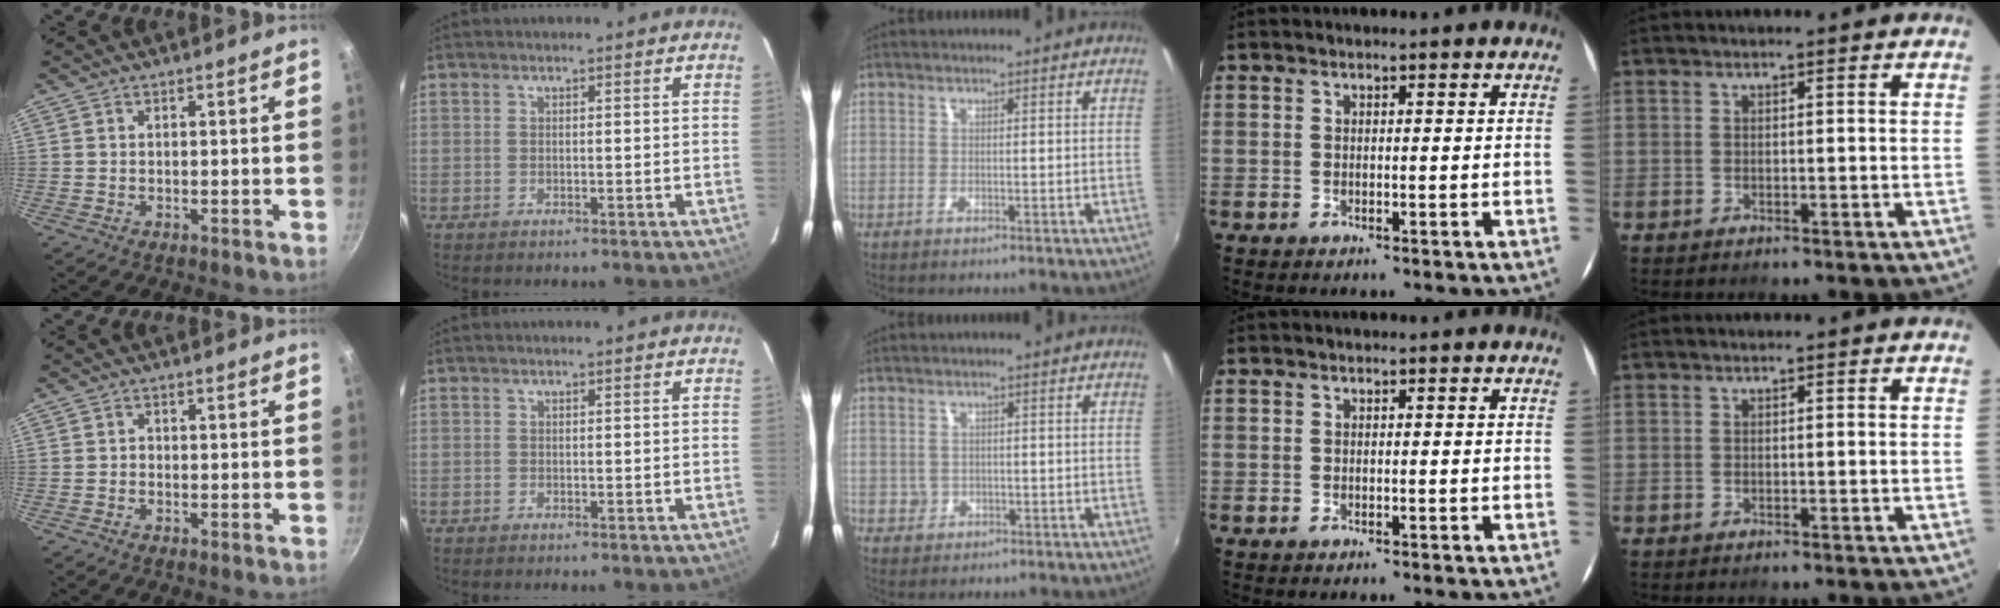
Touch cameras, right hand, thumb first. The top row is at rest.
{"thumb": {"total": 0.7, "force": [-0.2, 0.6, 0.2], "torque": [-0.002, 0.002, -0.006]}, "middle": {"total": 2.0, "force": [-0.2, 2.0, 0.3], "torque": [-0.004, -0.001, -0.001]}}